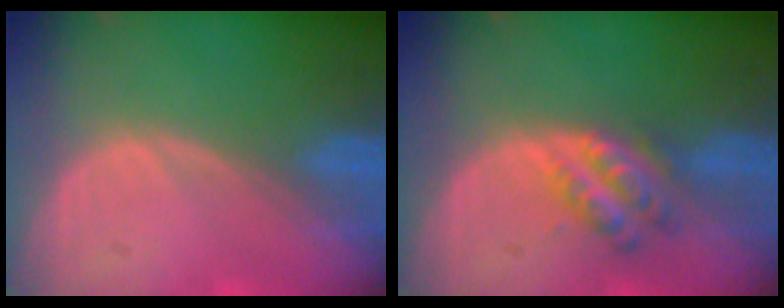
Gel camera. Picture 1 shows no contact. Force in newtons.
{"total": 5.5, "press": 5.0, "slide": 2.4}